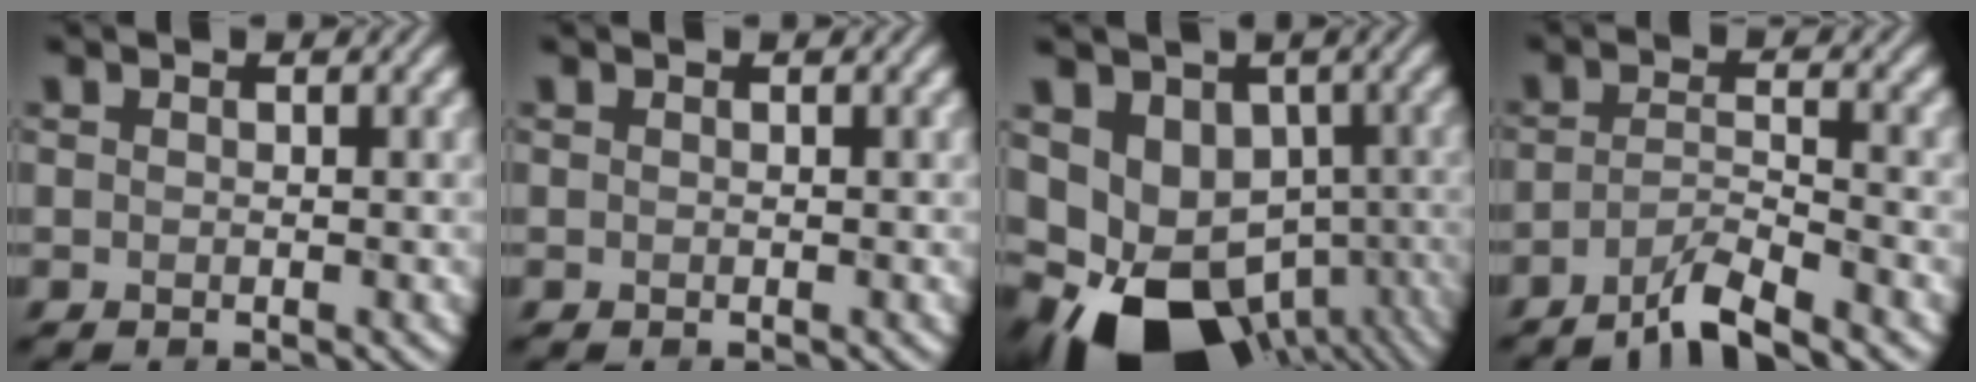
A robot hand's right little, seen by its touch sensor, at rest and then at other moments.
{"total": 0.0}
{"total": 15.4, "force": [-6.4, 10.8, 9.0], "torque": [-0.159, -0.045, -0.065]}
{"total": 4.0, "force": [-3.0, 0.6, 2.6], "torque": [-0.041, 0.005, -0.069]}